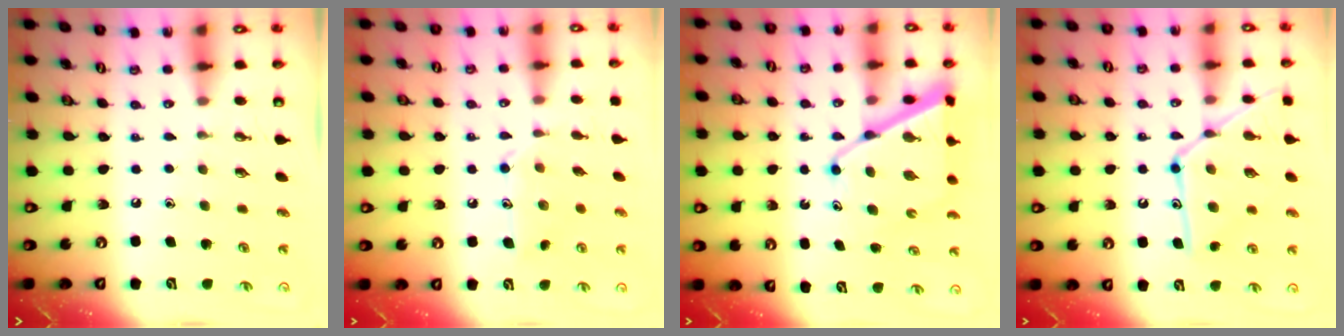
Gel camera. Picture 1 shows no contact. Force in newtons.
{"total": 10.4, "press": 10.4, "slide": 0.2}
{"total": 13.1, "press": 13.1, "slide": 1.3}
{"total": 15.6, "press": 15.5, "slide": 1.2}